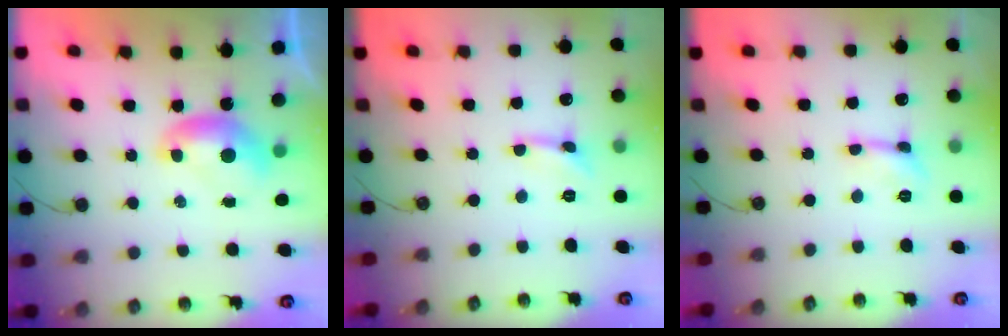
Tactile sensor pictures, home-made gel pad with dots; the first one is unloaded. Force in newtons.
{"total": 0.7, "press": 0.6, "slide": 0.2}
{"total": 2.2, "press": 2.2, "slide": 0.4}